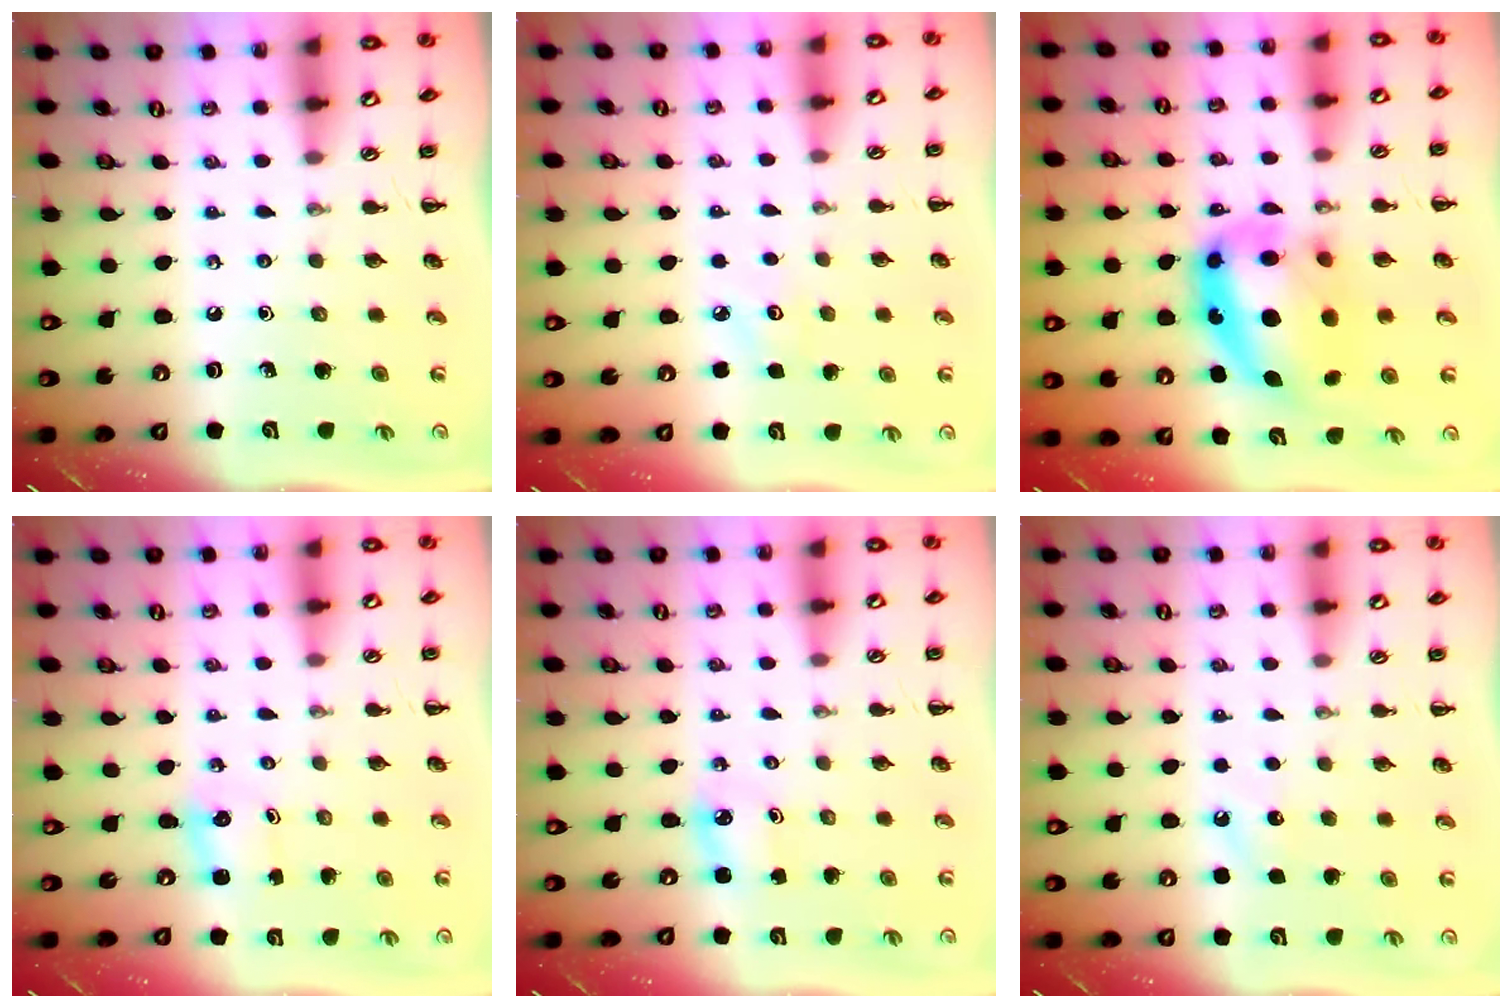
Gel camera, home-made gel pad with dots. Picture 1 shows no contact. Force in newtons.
{"total": 2.4, "press": 2.3, "slide": 0.6}
{"total": 17.0, "press": 16.5, "slide": 4.3}
{"total": 1.8, "press": 1.7, "slide": 0.6}
{"total": 2.9, "press": 2.8, "slide": 0.5}
{"total": 4.9, "press": 4.7, "slide": 1.4}